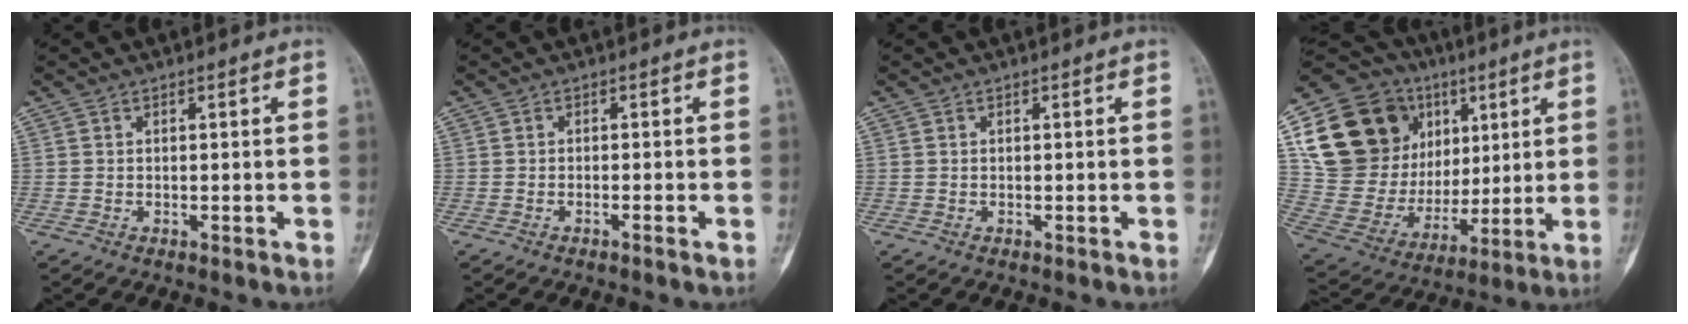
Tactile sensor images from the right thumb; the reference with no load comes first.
{"total": 0.9, "force": [-0.6, -0.1, 0.7], "torque": [-0.017, 0.004, -0.009]}
{"total": 0.0}
{"total": 26.9, "force": [9.8, 20.2, 14.8], "torque": [-0.243, 0.021, 0.193]}